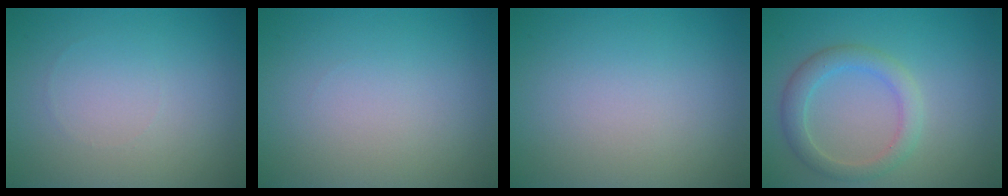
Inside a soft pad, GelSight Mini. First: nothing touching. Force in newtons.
{"total": 0.0}
{"total": 0.0}
{"total": 2.9, "press": 2.9, "slide": 0.2}